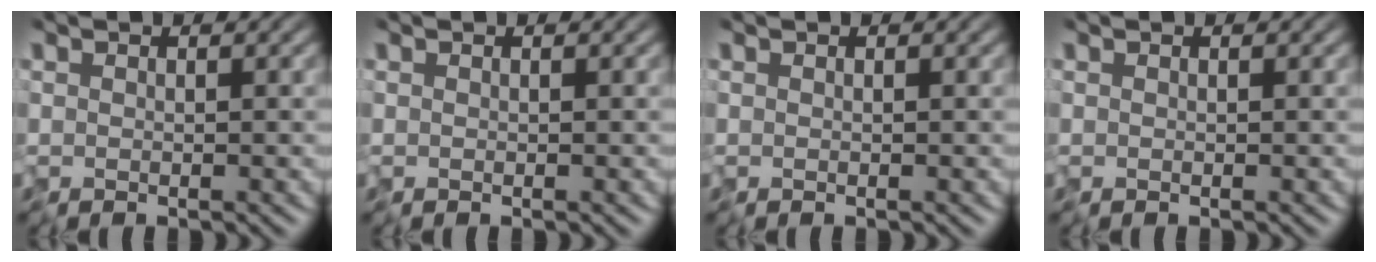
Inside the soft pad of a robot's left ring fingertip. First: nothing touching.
{"total": 0.0}
{"total": 0.0}
{"total": 0.0}